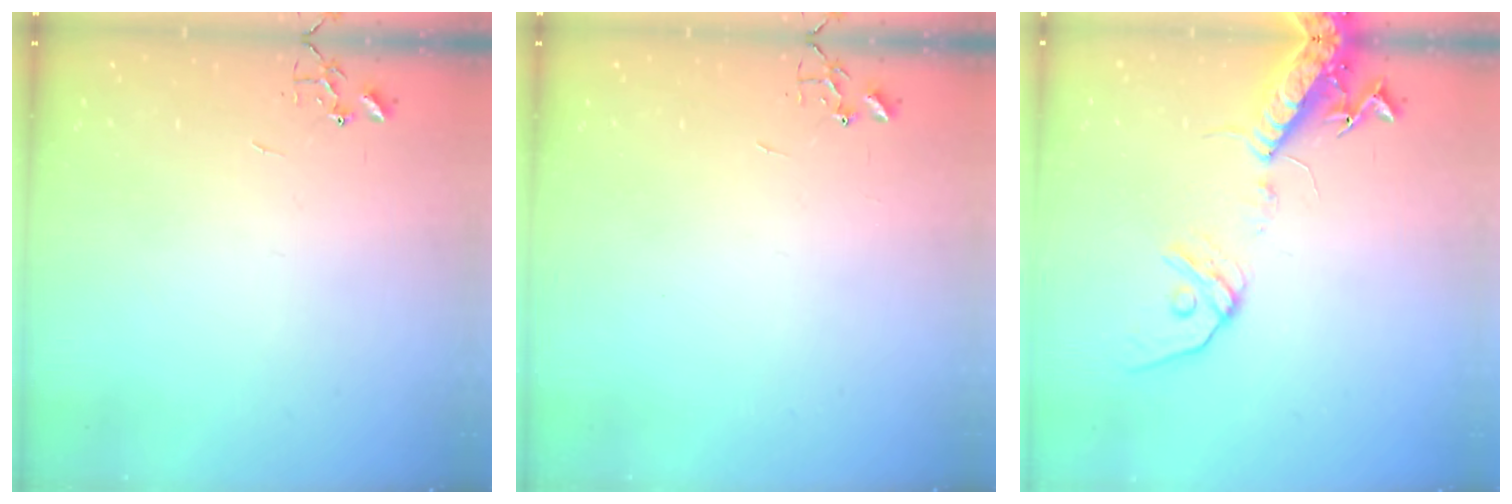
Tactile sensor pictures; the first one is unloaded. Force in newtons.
{"total": 0.0}
{"total": 15.4, "press": 15.0, "slide": 3.4}